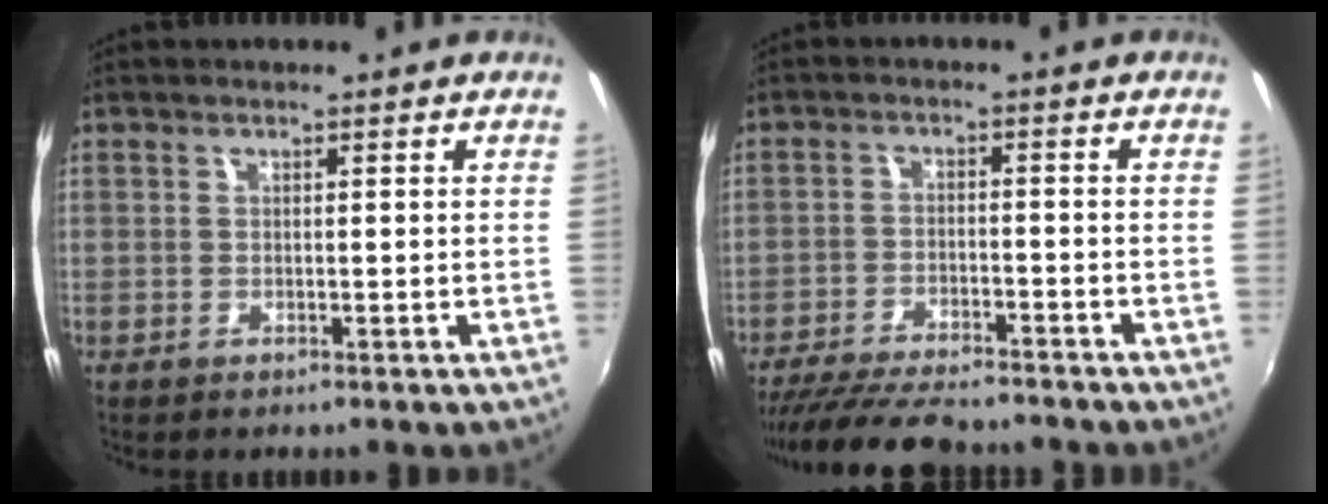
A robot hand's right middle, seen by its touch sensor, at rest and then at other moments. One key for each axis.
{"total": 13.5, "fx": -11.9, "fy": 2.5, "fz": 5.9, "tx": -0.132, "ty": -0.022, "tz": -0.194}